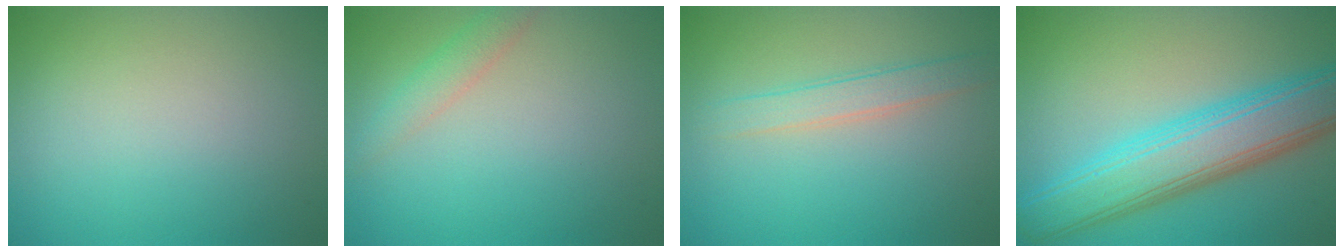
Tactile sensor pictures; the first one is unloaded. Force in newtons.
{"total": 1.8, "press": 1.8, "slide": 0.1}
{"total": 2.3, "press": 2.2, "slide": 0.1}
{"total": 8.7, "press": 8.7, "slide": 0.4}